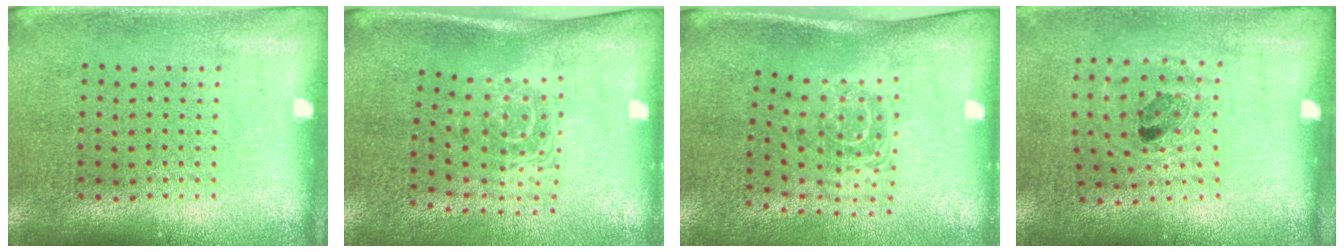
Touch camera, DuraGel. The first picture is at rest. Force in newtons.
{"total": 1.7, "press": 1.2, "slide": 1.2}
{"total": 1.7, "press": 1.1, "slide": 1.3}
{"total": 1.0, "press": 0.9, "slide": 0.6}